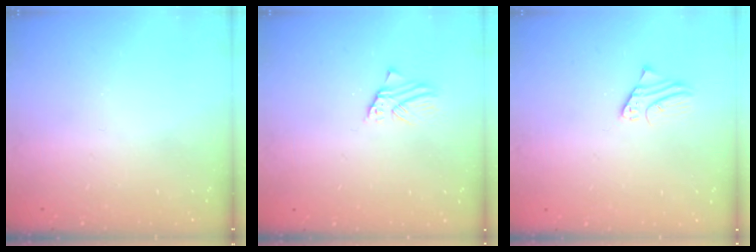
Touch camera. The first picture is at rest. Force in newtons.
{"total": 1.3, "press": 1.3, "slide": 0.0}
{"total": 1.9, "press": 1.9, "slide": 0.1}